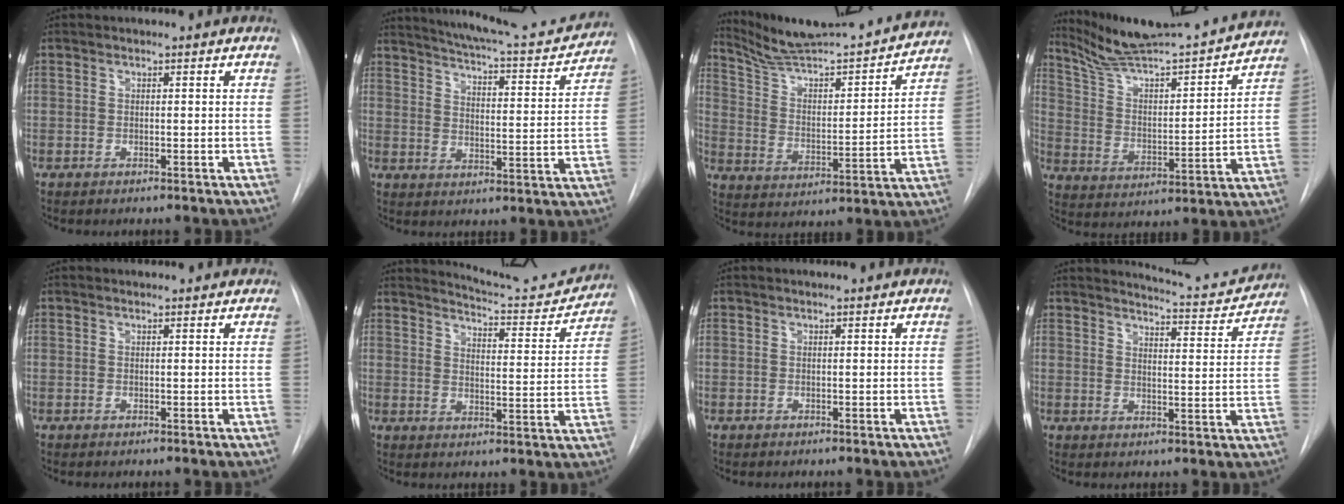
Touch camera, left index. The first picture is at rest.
{"total": 19.0, "force": [17.4, 2.8, 7.2], "torque": [-0.108, -0.025, 0.223]}
{"total": 21.8, "force": [20.6, 1.7, 7.1], "torque": [-0.110, -0.030, 0.301]}
{"total": 21.4, "force": [20.1, 0.9, 7.2], "torque": [-0.118, -0.029, 0.302]}
{"total": 3.6, "force": [3.4, 0.8, 0.8], "torque": [-0.012, 0.022, 0.037]}
{"total": 14.0, "force": [13.7, 0.6, 2.7], "torque": [-0.040, -0.045, 0.171]}
{"total": 2.3, "force": [2.2, 0.0, 0.6], "torque": [-0.007, 0.014, 0.027]}
{"total": 11.1, "force": [10.8, 0.8, 2.1], "torque": [-0.028, -0.022, 0.129]}